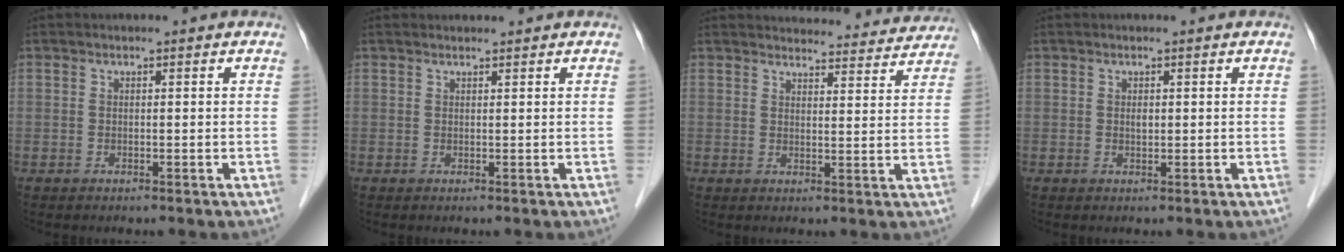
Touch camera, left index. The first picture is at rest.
{"total": 0.7, "force": [0.7, 0.1, 0.0], "torque": [-0.010, 0.005, 0.015]}
{"total": 15.7, "force": [15.3, 2.9, 2.2], "torque": [-0.001, -0.010, 0.165]}
{"total": 0.7, "force": [0.2, 0.4, 0.5], "torque": [-0.011, -0.001, 0.004]}